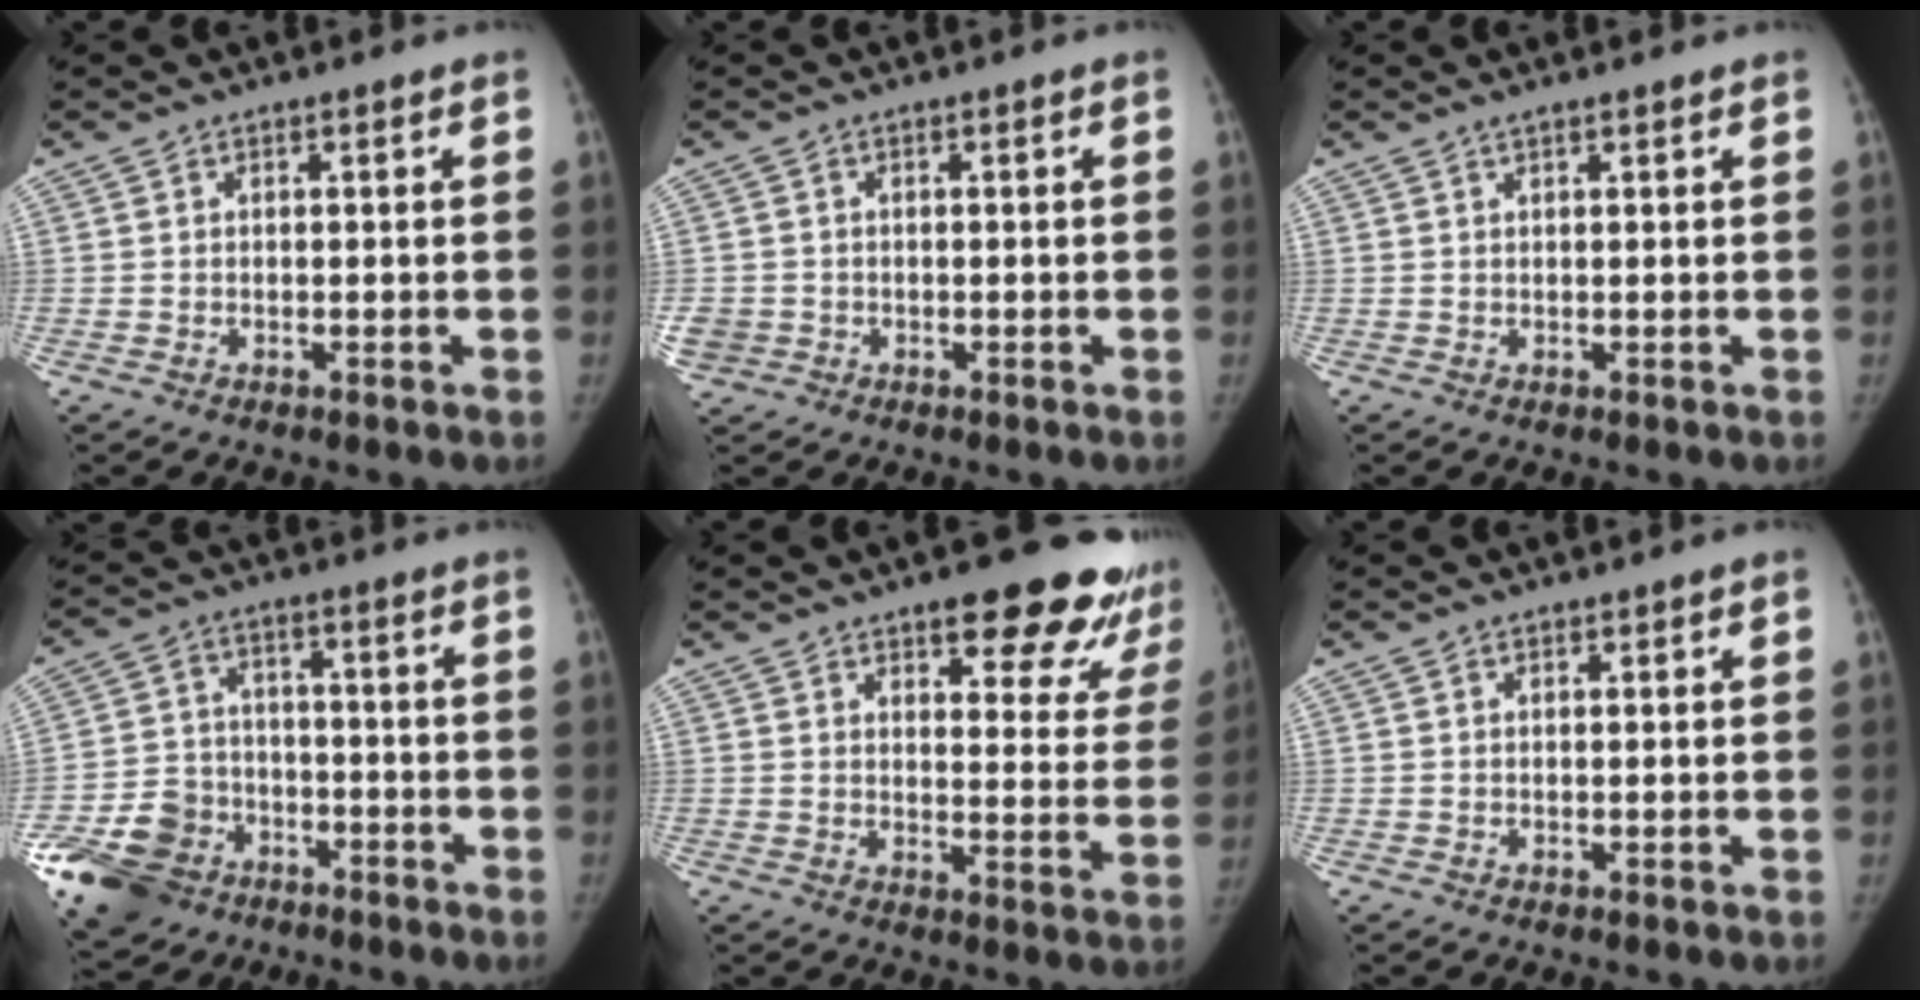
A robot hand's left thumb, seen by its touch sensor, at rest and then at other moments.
{"total": 3.9, "force": [-0.9, 3.5, 1.3], "torque": [-0.029, 0.006, -0.012]}
{"total": 1.1, "force": [0.8, 0.1, 0.7], "torque": [-0.015, 0.003, 0.015]}
{"total": 14.0, "force": [-7.5, 10.6, 5.3], "torque": [-0.098, 0.039, -0.128]}
{"total": 19.3, "force": [13.7, 6.6, 11.9], "torque": [-0.099, -0.072, 0.160]}
{"total": 1.0, "force": [0.6, 0.2, 0.7], "torque": [-0.009, -0.001, 0.011]}